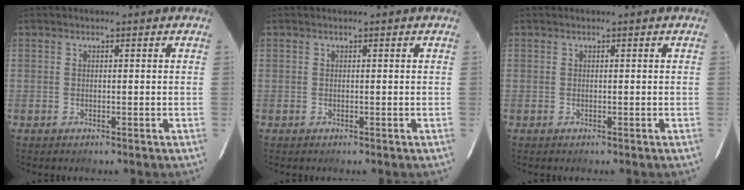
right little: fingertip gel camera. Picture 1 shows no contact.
{"total": 0.0}
{"total": 0.0}